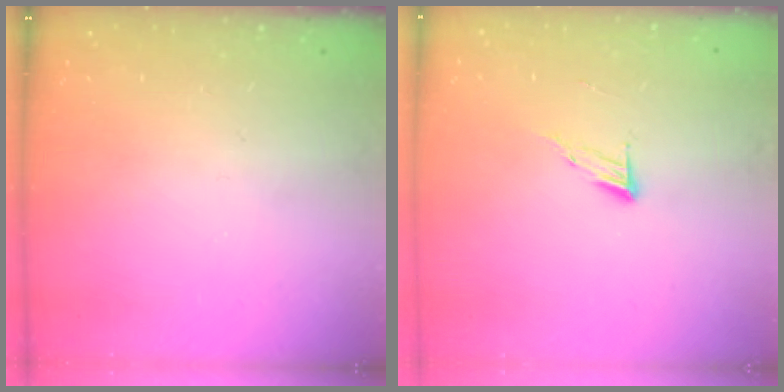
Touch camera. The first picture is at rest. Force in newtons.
{"total": 5.0, "press": 4.9, "slide": 0.5}